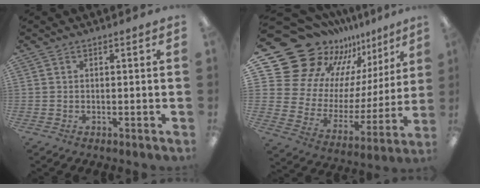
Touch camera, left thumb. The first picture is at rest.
{"total": 21.6, "force": [17.2, 11.9, 5.4], "torque": [-0.125, -0.146, 0.338]}